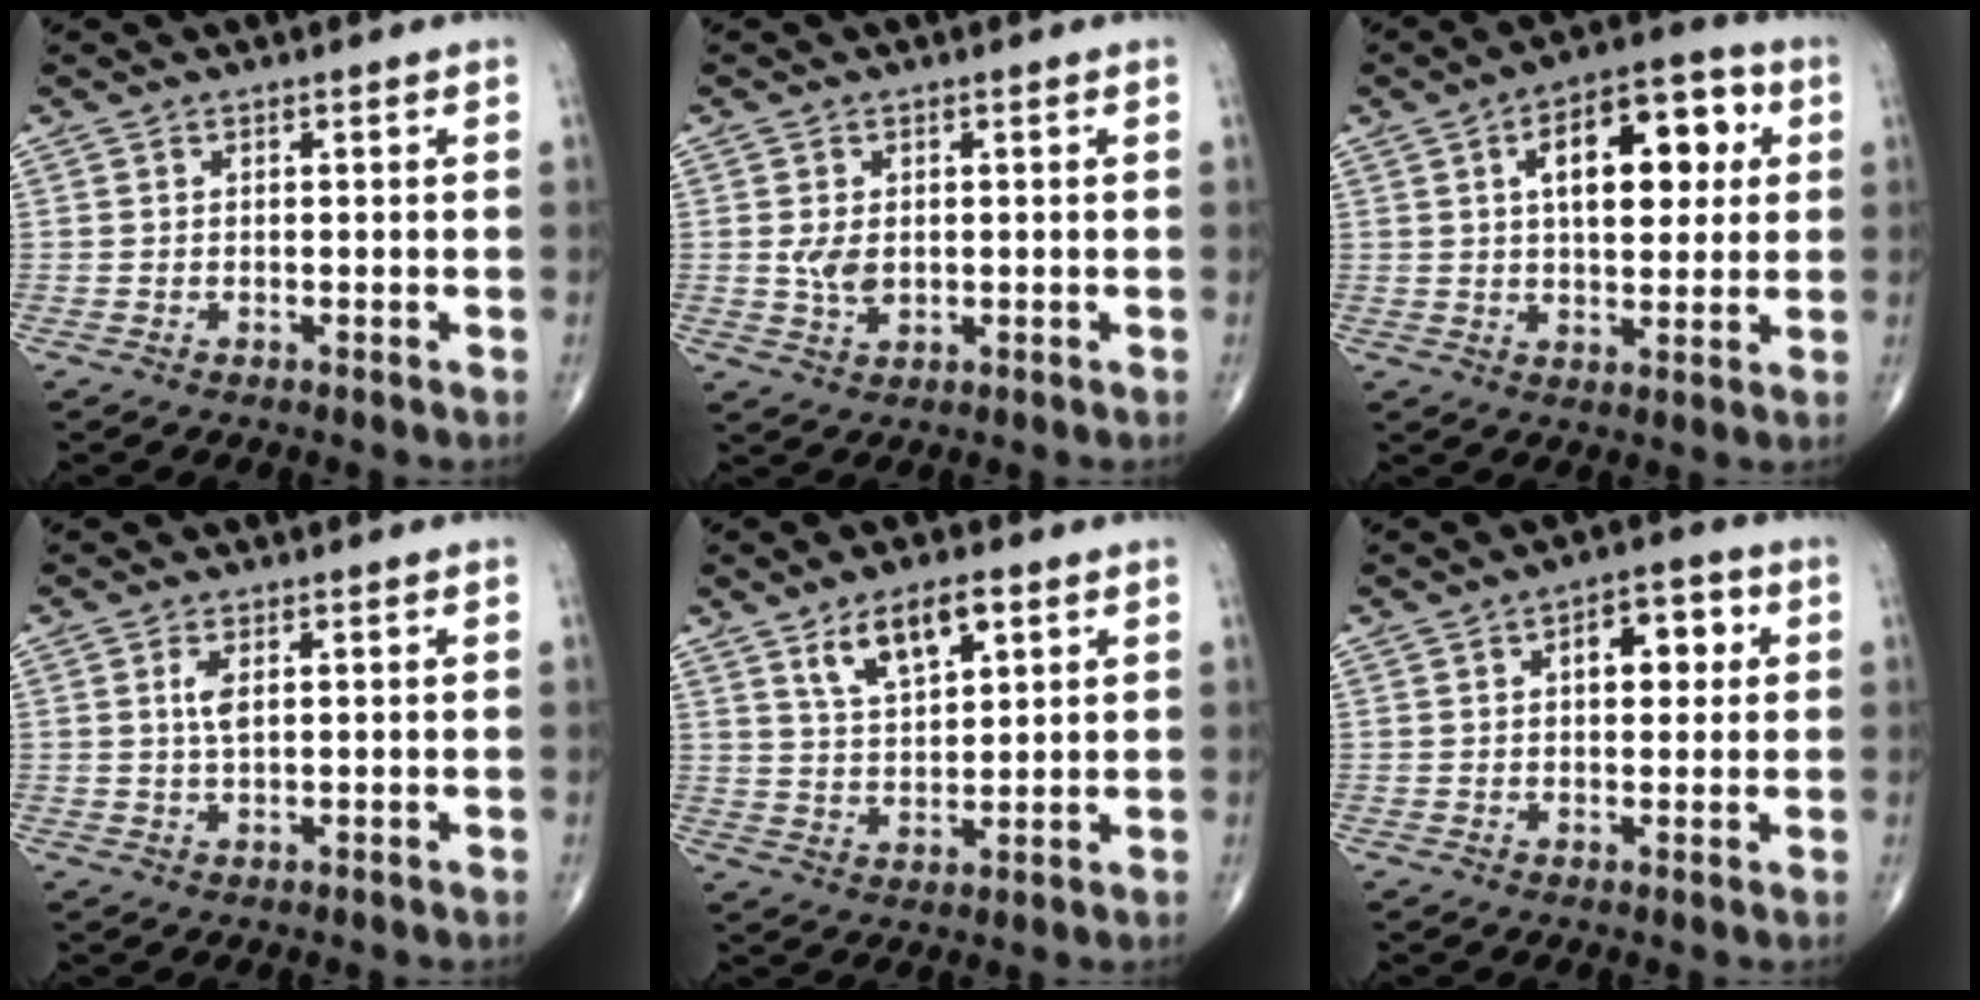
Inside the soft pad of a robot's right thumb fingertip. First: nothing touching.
{"total": 3.6, "force": [0.2, 2.3, 2.7], "torque": [-0.048, -0.006, 0.008]}
{"total": 15.3, "force": [4.0, 7.7, 12.7], "torque": [-0.156, 0.012, 0.055]}
{"total": 2.8, "force": [0.7, 1.2, 2.5], "torque": [-0.051, -0.002, 0.015]}
{"total": 8.9, "force": [4.7, 3.9, 6.5], "torque": [-0.101, -0.020, 0.087]}
{"total": 7.4, "force": [1.8, 4.1, 5.9], "torque": [-0.057, 0.011, 0.021]}